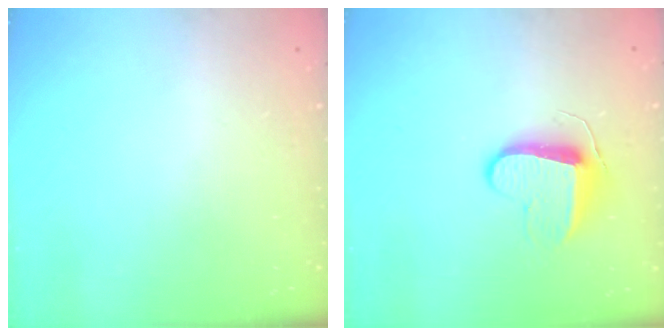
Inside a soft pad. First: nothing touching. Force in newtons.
{"total": 9.5, "press": 9.5, "slide": 0.2}